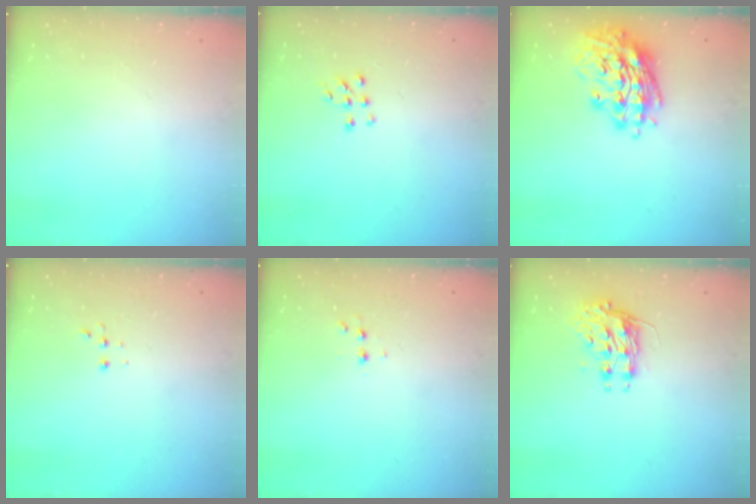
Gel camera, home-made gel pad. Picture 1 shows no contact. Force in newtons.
{"total": 5.6, "press": 5.6, "slide": 0.8}
{"total": 16.4, "press": 16.2, "slide": 2.5}
{"total": 2.2, "press": 2.2, "slide": 0.5}
{"total": 2.6, "press": 2.5, "slide": 0.8}
{"total": 8.4, "press": 8.4, "slide": 0.3}